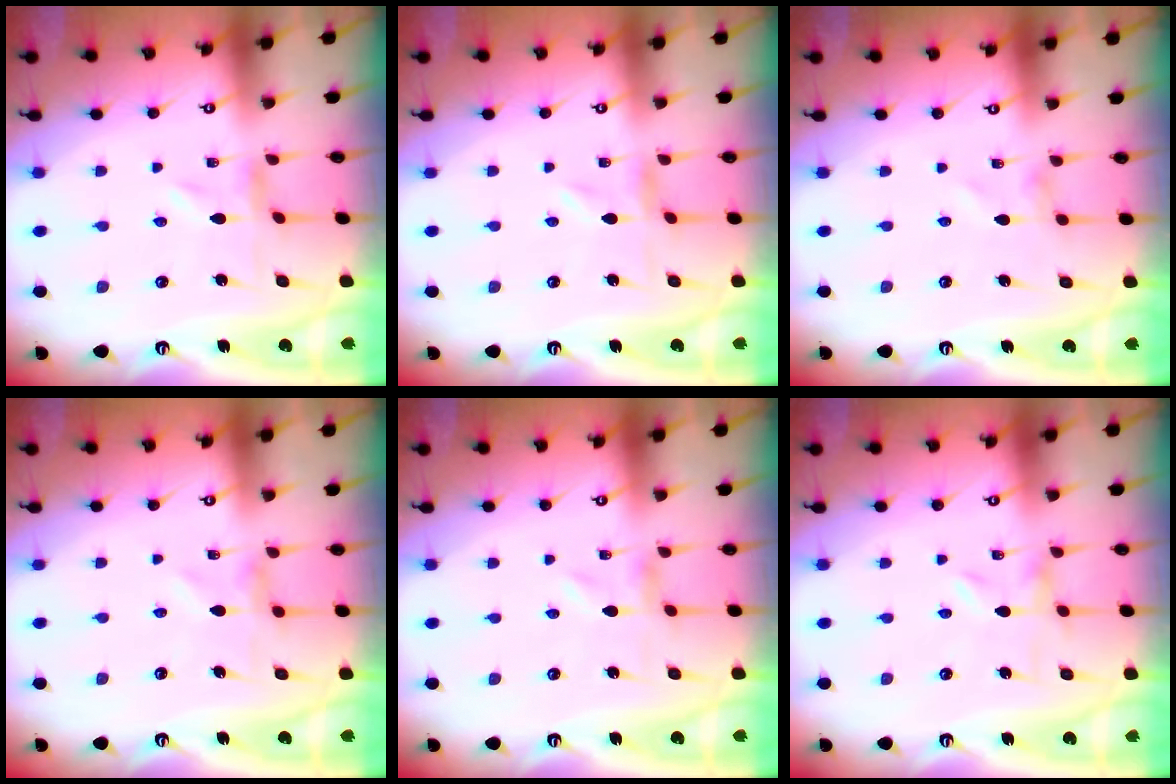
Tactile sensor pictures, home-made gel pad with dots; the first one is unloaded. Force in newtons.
{"total": 0.6, "press": 0.6, "slide": 0.2}
{"total": 1.0, "press": 1.0, "slide": 0.1}
{"total": 1.8, "press": 1.8, "slide": 0.2}
{"total": 0.0}
{"total": 0.0}